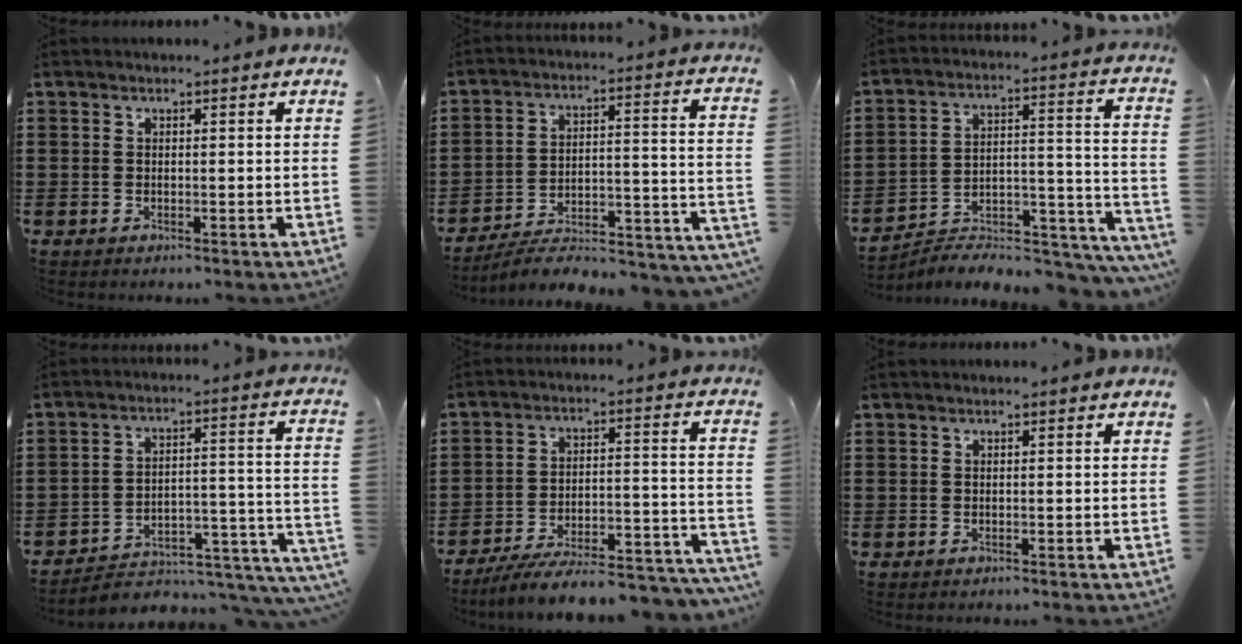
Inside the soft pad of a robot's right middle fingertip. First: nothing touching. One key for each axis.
{"total": 4.4, "fx": -4.0, "fy": 0.7, "fz": 1.6, "tx": -0.026, "ty": -0.015, "tz": -0.081}
{"total": 5.1, "fx": -5.0, "fy": 0.9, "fz": 0.7, "tx": -0.008, "ty": -0.002, "tz": -0.100}
{"total": 3.5, "fx": -3.0, "fy": 1.3, "fz": 1.1, "tx": -0.024, "ty": -0.014, "tz": -0.063}
{"total": 8.8, "fx": -7.9, "fy": 0.8, "fz": 3.8, "tx": -0.056, "ty": 0.007, "tz": -0.150}
{"total": 0.0}